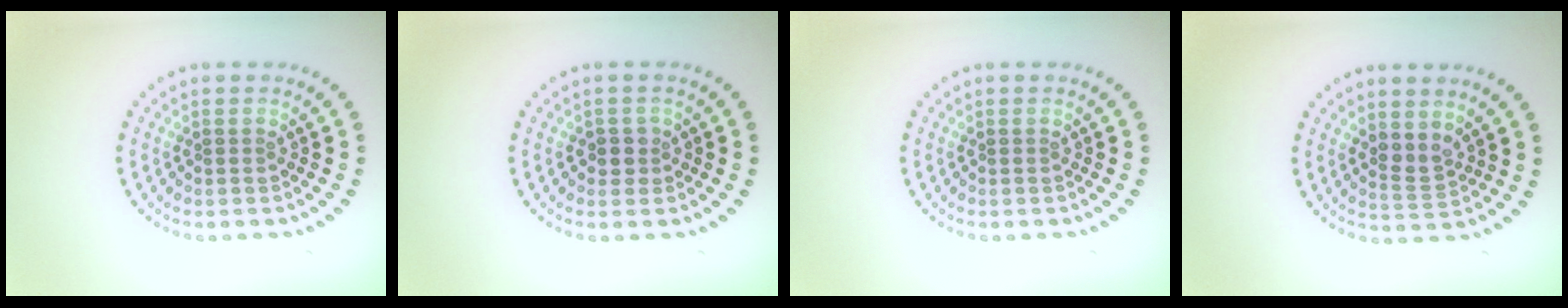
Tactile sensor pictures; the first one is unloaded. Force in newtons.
{"total": 1.5, "press": 1.3, "slide": 0.8}
{"total": 0.0}
{"total": 1.7, "press": 1.4, "slide": 0.9}